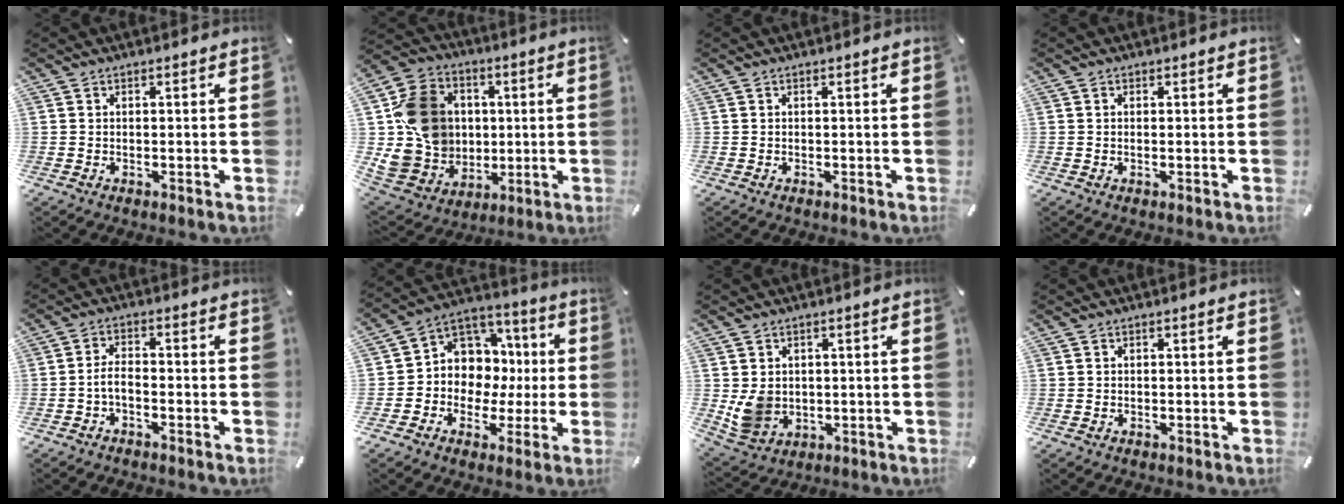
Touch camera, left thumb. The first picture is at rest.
{"total": 17.5, "force": [1.2, 15.8, 7.4], "torque": [-0.142, 0.002, 0.036]}
{"total": 0.0}
{"total": 0.7, "force": [0.0, 0.3, 0.6], "torque": [-0.012, 0.000, 0.000]}
{"total": 3.6, "force": [-1.7, 1.6, 2.7], "torque": [-0.060, 0.008, -0.036]}
{"total": 9.8, "force": [-0.4, 9.6, 1.8], "torque": [-0.039, -0.014, 0.006]}
{"total": 6.9, "force": [0.5, 6.4, 2.5], "torque": [-0.067, -0.003, 0.011]}
{"total": 0.0}